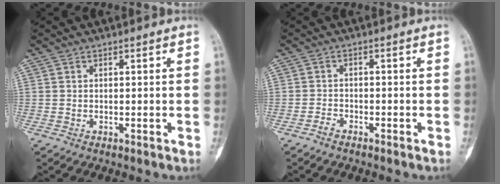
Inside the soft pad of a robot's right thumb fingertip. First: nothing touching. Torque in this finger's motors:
{"motor_torque": [-0.55, -0.36, 0.00, 0.18, 0.08]}